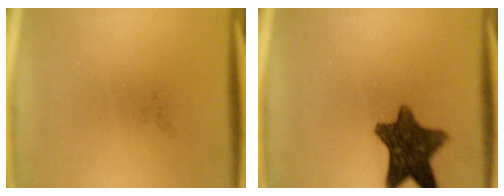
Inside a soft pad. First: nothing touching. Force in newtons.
{"total": 11.0}